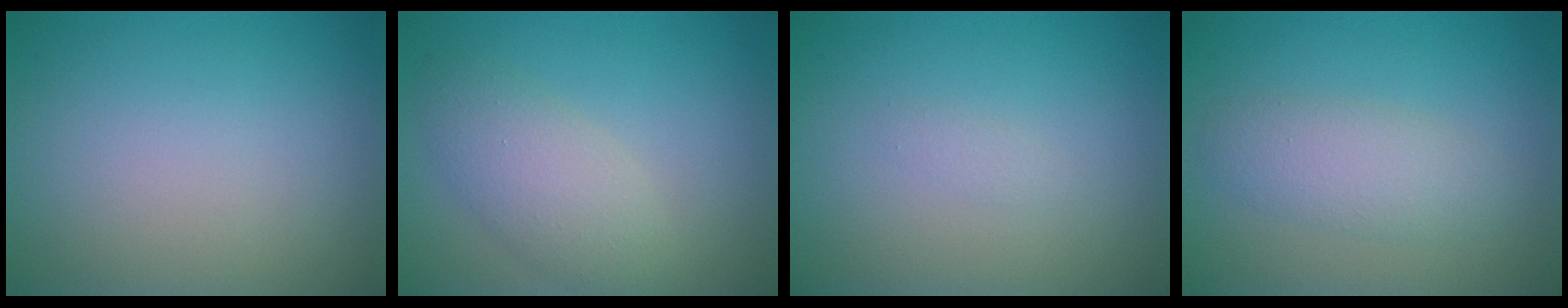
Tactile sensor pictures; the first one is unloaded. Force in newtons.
{"total": 3.8, "press": 3.8, "slide": 0.3}
{"total": 0.6, "press": 0.6, "slide": 0.0}
{"total": 2.0, "press": 1.9, "slide": 0.2}